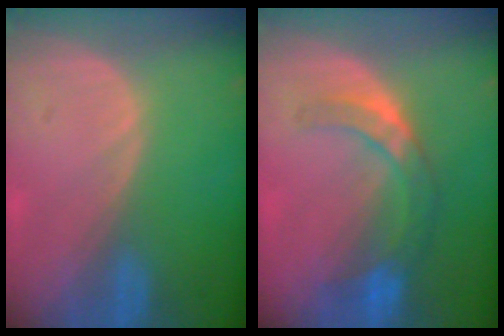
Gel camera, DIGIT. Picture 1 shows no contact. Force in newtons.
{"total": 7.3, "press": 6.4, "slide": 3.5}